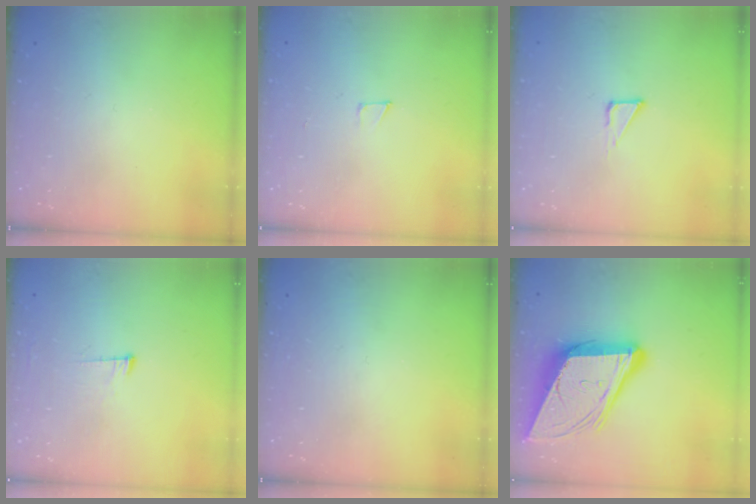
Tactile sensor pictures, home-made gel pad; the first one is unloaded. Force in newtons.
{"total": 3.2, "press": 3.2, "slide": 0.2}
{"total": 2.3, "press": 2.3, "slide": 0.1}
{"total": 7.0, "press": 6.8, "slide": 1.7}
{"total": 0.0}
{"total": 19.2, "press": 18.6, "slide": 4.7}